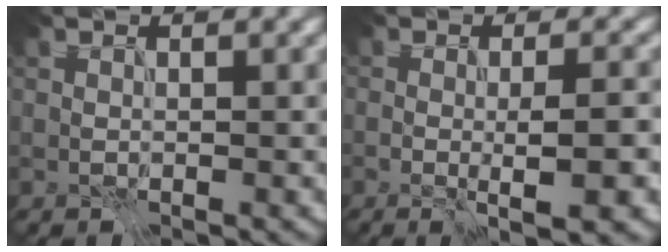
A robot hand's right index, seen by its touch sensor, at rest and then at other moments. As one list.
[{"total": 4.1, "force": [-1.3, 0.8, 3.8], "torque": [-0.045, 0.001, -0.019]}]